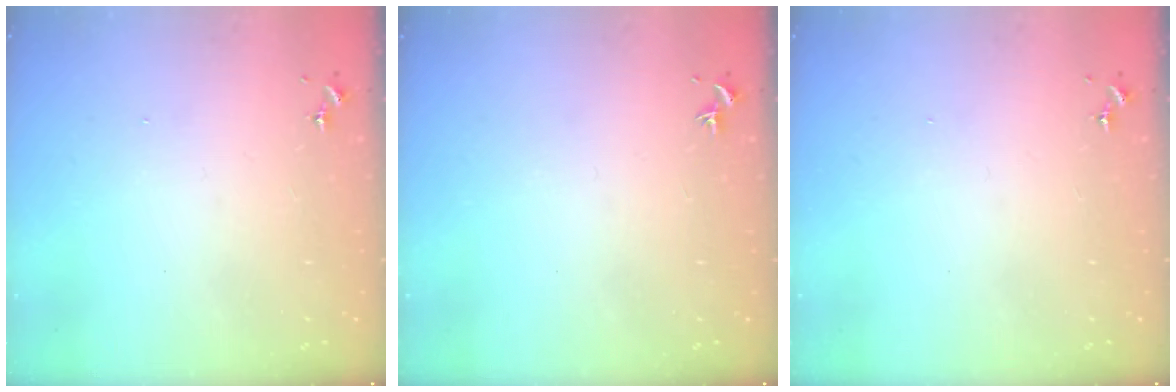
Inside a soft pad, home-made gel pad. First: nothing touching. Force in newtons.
{"total": 0.0}
{"total": 0.0}